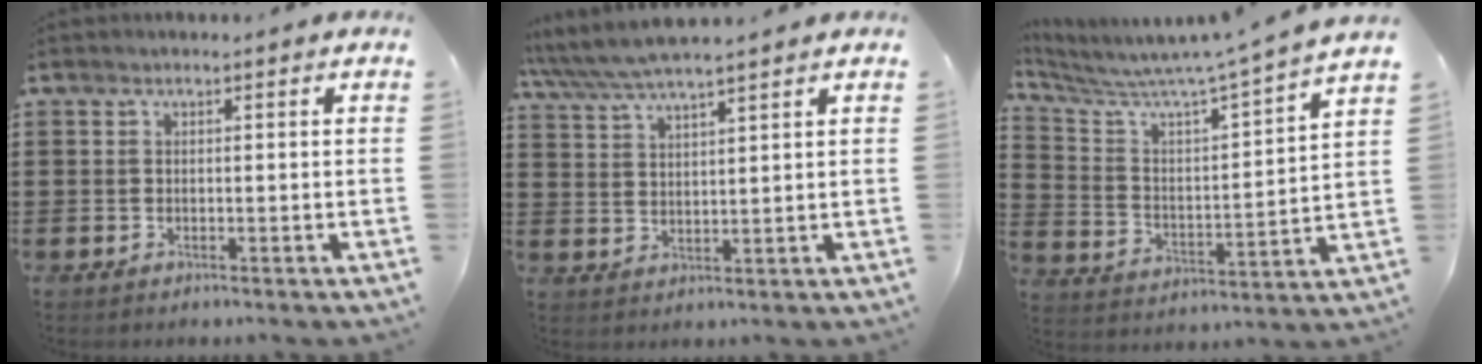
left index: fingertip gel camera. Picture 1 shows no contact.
{"total": 5.0, "force": [4.5, 0.3, 2.0], "torque": [-0.053, -0.015, 0.080]}
{"total": 6.0, "force": [5.6, -0.9, 2.2], "torque": [-0.073, -0.060, 0.081]}